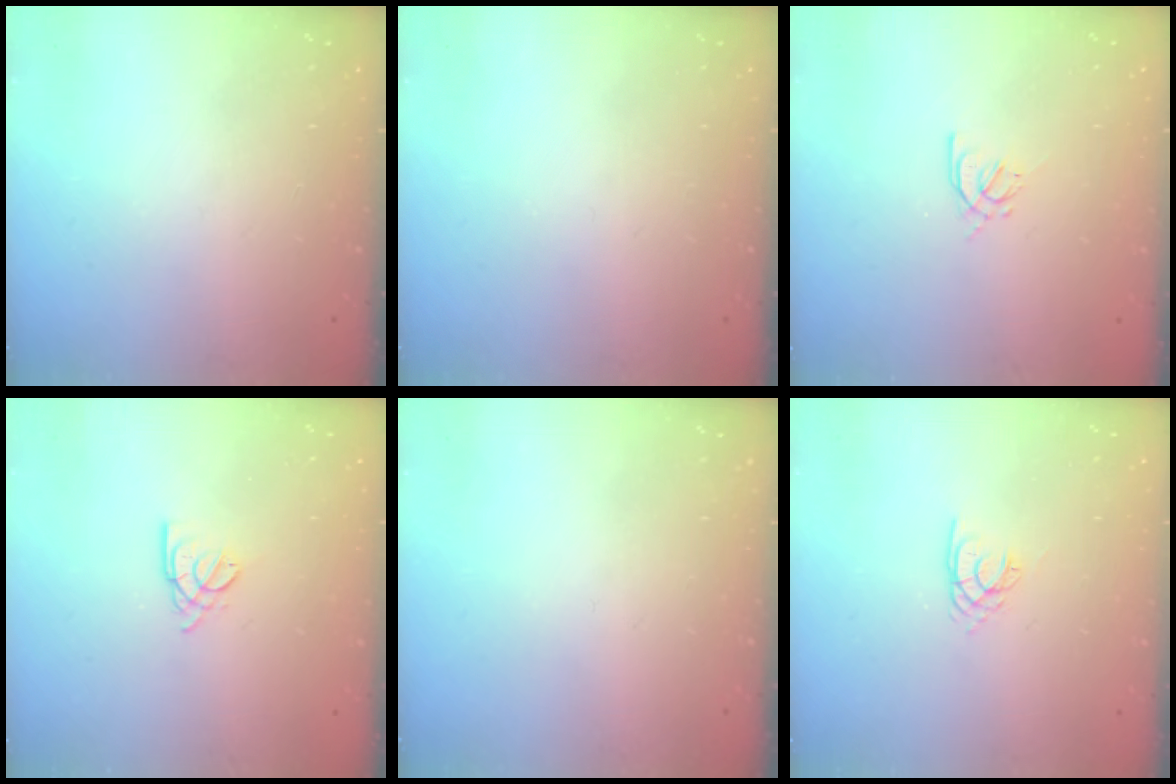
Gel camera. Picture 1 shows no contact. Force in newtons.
{"total": 0.0}
{"total": 2.9, "press": 2.8, "slide": 0.8}
{"total": 3.0, "press": 2.9, "slide": 0.5}
{"total": 0.0}
{"total": 1.8, "press": 1.8, "slide": 0.2}